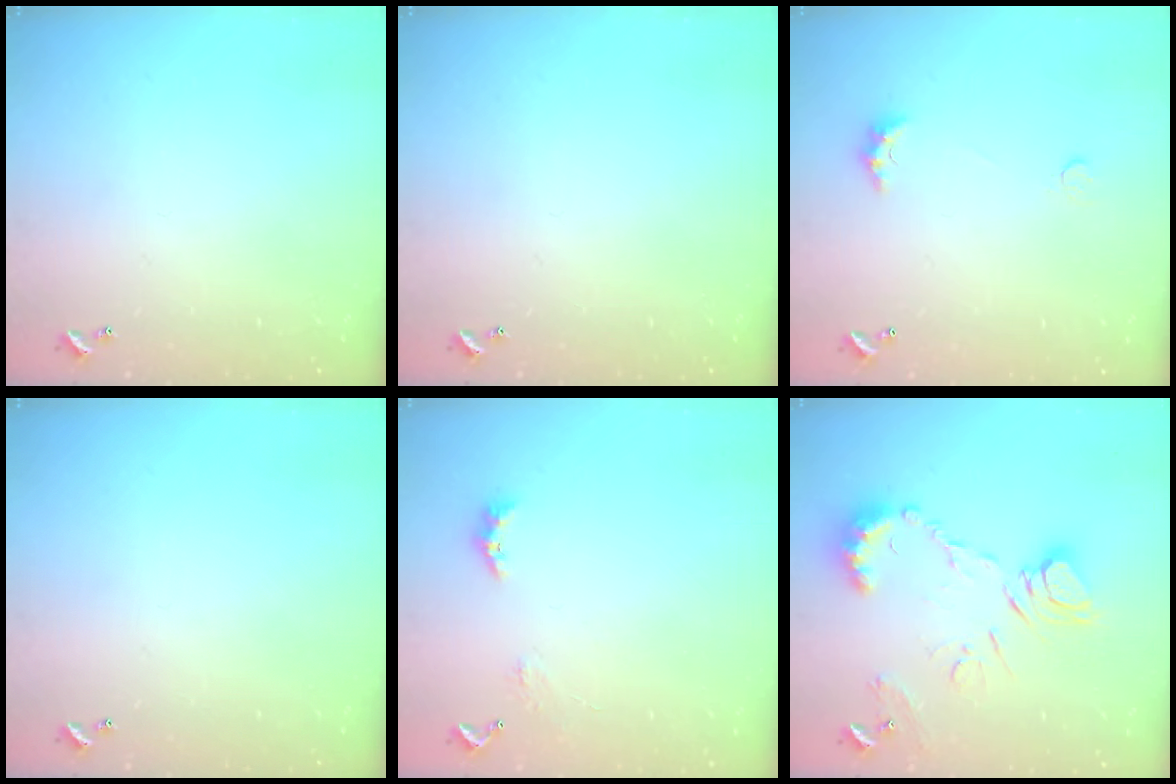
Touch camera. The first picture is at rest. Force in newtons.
{"total": 0.0}
{"total": 2.6, "press": 2.5, "slide": 0.7}
{"total": 0.0}
{"total": 3.9, "press": 3.8, "slide": 0.7}
{"total": 12.4, "press": 12.3, "slide": 1.4}